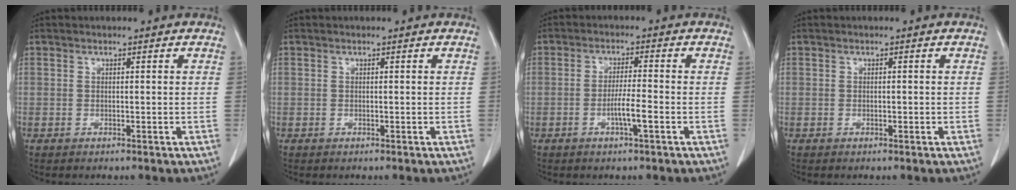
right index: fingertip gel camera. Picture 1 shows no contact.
{"total": 0.0}
{"total": 4.3, "force": [-1.6, 0.2, 4.0], "torque": [-0.073, -0.002, -0.030]}
{"total": 0.8, "force": [-0.2, 0.4, 0.7], "torque": [-0.017, 0.002, -0.001]}